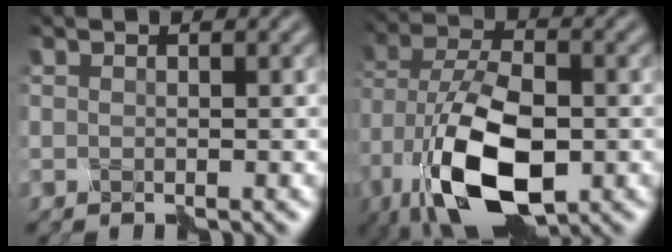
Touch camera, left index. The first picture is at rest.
{"total": 11.3, "force": [-5.0, 5.3, 8.6], "torque": [-0.185, -0.008, -0.095]}